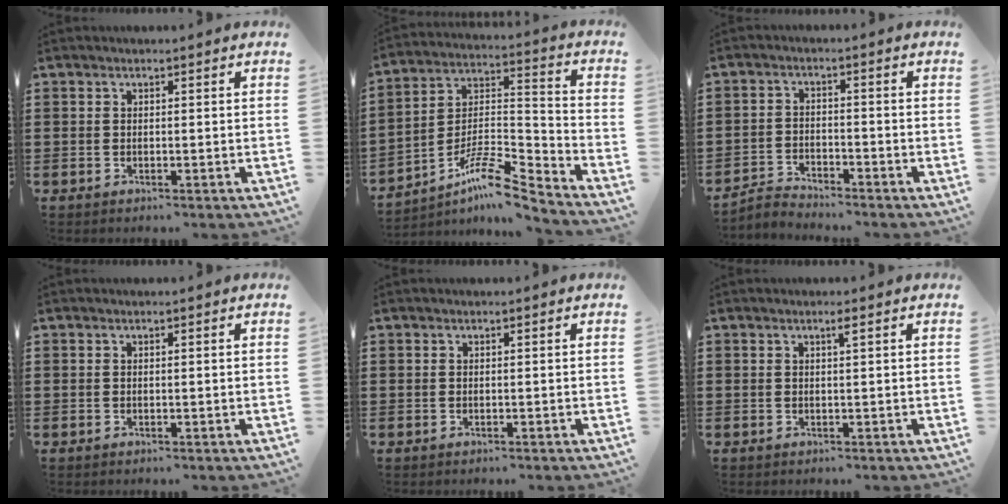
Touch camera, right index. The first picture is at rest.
{"total": 9.9, "force": [-7.9, 1.9, 5.6], "torque": [-0.103, 0.011, -0.155]}
{"total": 2.6, "force": [-2.6, 0.5, 0.1], "torque": [-0.009, 0.004, -0.057]}
{"total": 0.0}
{"total": 0.0}
{"total": 1.1, "force": [0.6, 0.0, 0.9], "torque": [-0.017, 0.000, 0.010]}